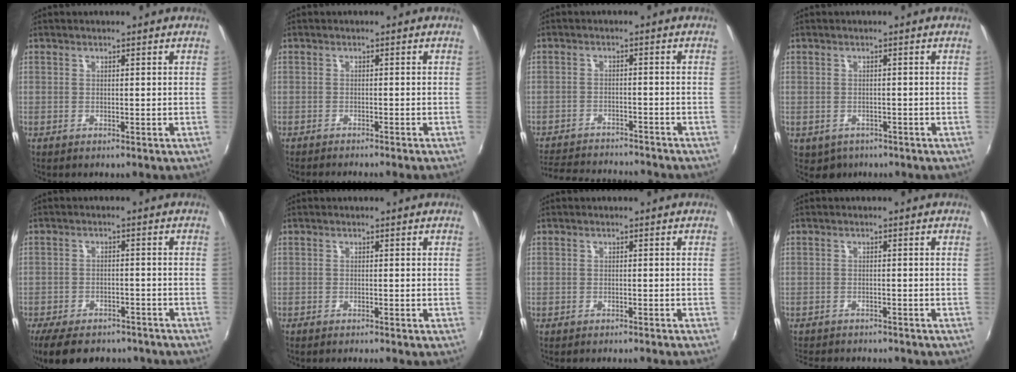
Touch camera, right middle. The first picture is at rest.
{"total": 3.1, "force": [-2.8, -0.3, 1.2], "torque": [-0.036, -0.008, -0.046]}
{"total": 13.9, "force": [-12.7, 2.6, 4.9], "torque": [-0.114, -0.009, -0.189]}
{"total": 2.8, "force": [-1.3, 2.3, 0.8], "torque": [-0.022, -0.005, -0.013]}
{"total": 15.0, "force": [-11.9, 5.9, 6.9], "torque": [-0.150, -0.024, -0.172]}
{"total": 1.3, "force": [-1.2, -0.2, 0.4], "torque": [-0.009, -0.008, -0.023]}
{"total": 2.8, "force": [-2.6, -0.1, 1.0], "torque": [-0.032, -0.009, -0.040]}
{"total": 7.8, "force": [-7.2, 1.7, 2.5], "torque": [-0.065, -0.018, -0.109]}